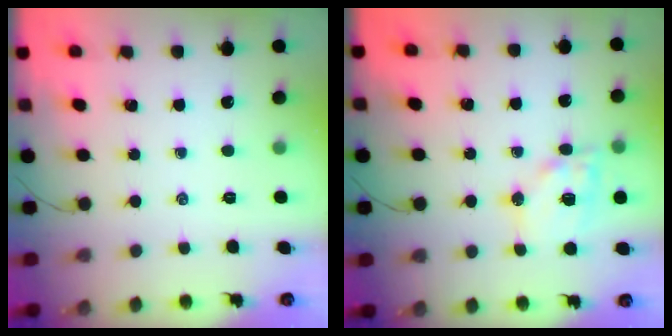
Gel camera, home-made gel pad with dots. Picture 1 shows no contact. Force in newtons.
{"total": 13.2, "press": 13.0, "slide": 2.3}